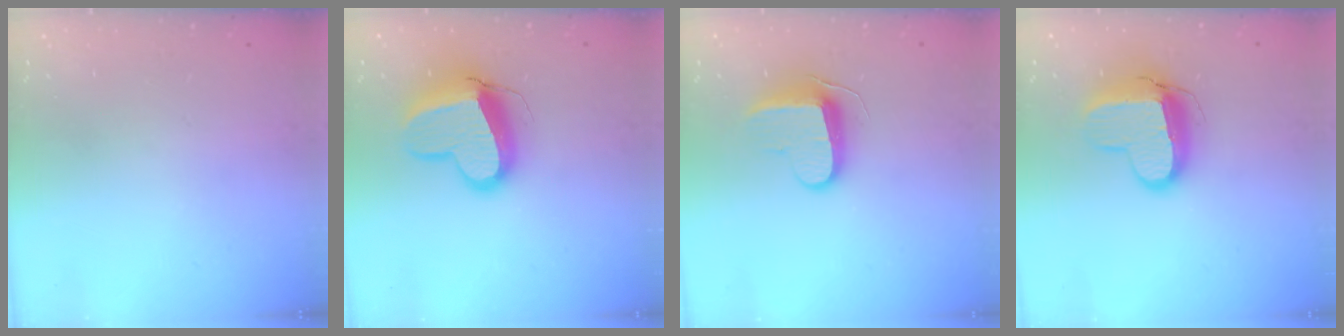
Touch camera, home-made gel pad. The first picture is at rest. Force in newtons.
{"total": 14.4, "press": 14.3, "slide": 1.6}
{"total": 10.5, "press": 10.4, "slide": 1.2}
{"total": 12.0, "press": 12.0, "slide": 0.7}